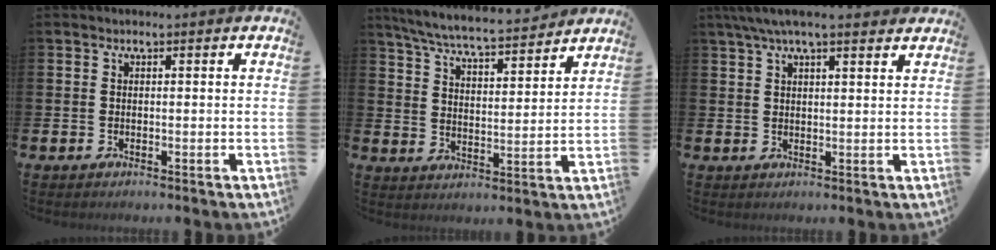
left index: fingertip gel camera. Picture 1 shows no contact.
{"total": 7.0, "force": [6.6, 0.5, 2.2], "torque": [-0.068, -0.046, 0.115]}
{"total": 5.1, "force": [4.2, 0.8, 2.7], "torque": [-0.060, -0.004, 0.076]}